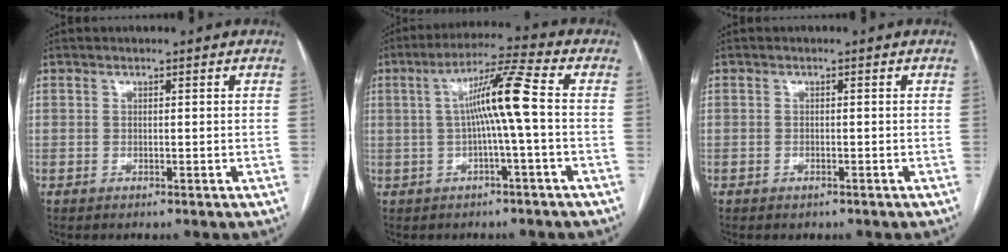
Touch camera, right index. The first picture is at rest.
{"total": 8.4, "force": [0.1, -1.3, 8.3], "torque": [-0.148, 0.014, 0.004]}
{"total": 0.7, "force": [-0.5, 0.4, 0.3], "torque": [-0.008, 0.000, -0.004]}